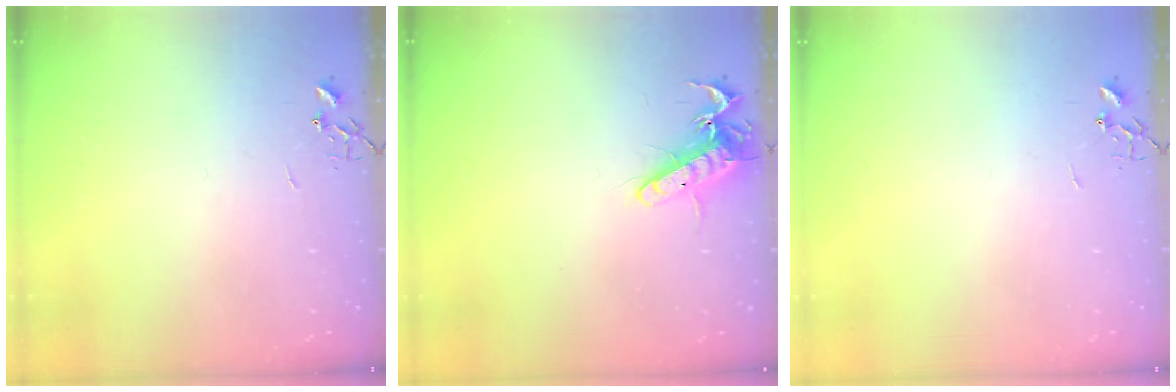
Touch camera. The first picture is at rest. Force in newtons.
{"total": 13.7, "press": 13.6, "slide": 1.5}
{"total": 0.0}